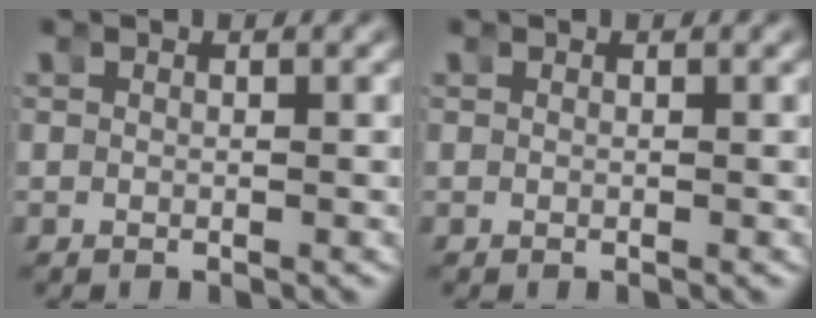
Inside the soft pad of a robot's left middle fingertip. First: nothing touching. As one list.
[{"total": 0.0}]